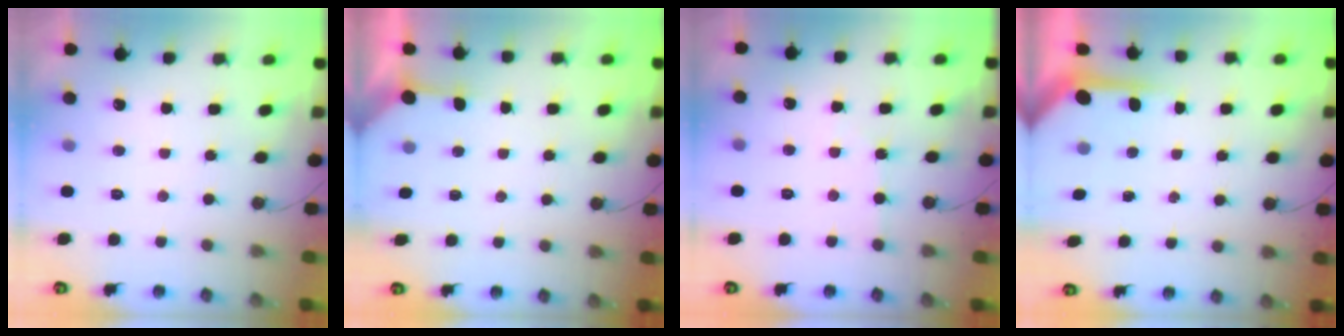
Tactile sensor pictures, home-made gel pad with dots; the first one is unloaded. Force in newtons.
{"total": 2.2, "press": 2.2, "slide": 0.3}
{"total": 3.1, "press": 3.1, "slide": 0.6}
{"total": 3.9, "press": 3.9, "slide": 0.3}